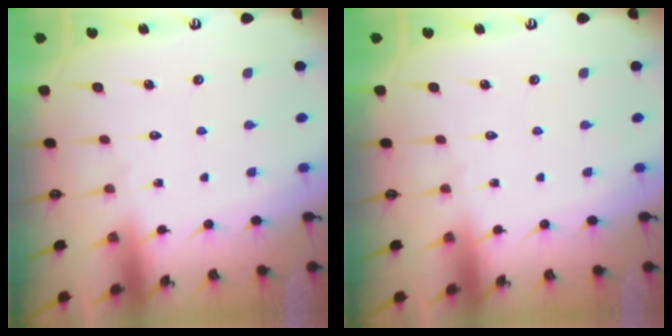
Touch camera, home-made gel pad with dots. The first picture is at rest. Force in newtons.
{"total": 0.0}